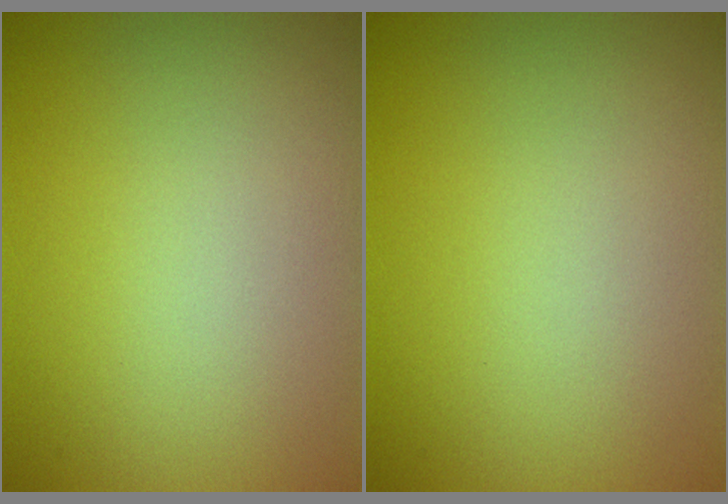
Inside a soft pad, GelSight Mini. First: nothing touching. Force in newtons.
{"total": 0.0}